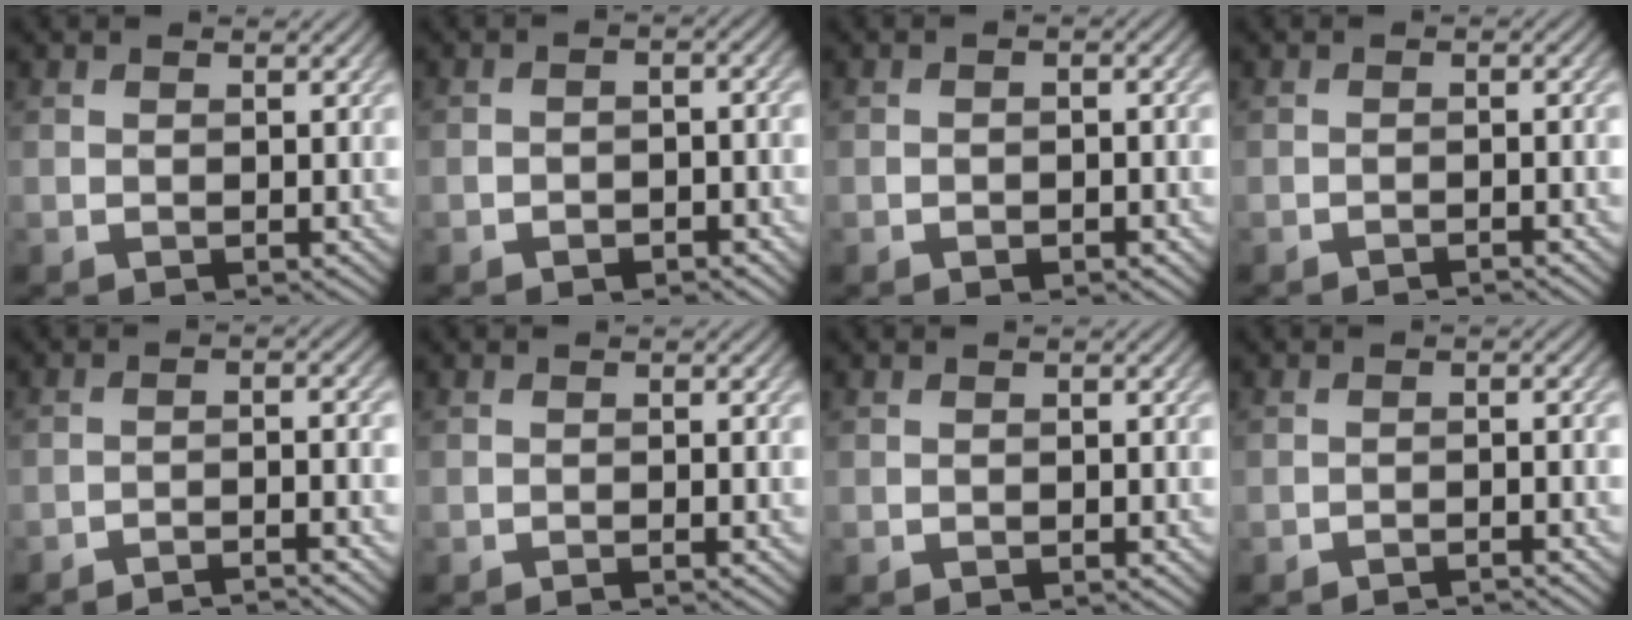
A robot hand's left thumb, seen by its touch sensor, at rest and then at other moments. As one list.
[{"total": 2.8, "force": [-1.8, 1.0, 2.0], "torque": [-0.031, 0.004, -0.028]}, {"total": 2.2, "force": [-1.0, 0.8, 1.7], "torque": [-0.021, 0.006, -0.014]}, {"total": 1.7, "force": [-1.3, 0.2, 1.1], "torque": [-0.008, 0.005, -0.030]}, {"total": 4.8, "force": [-3.7, 0.3, 3.0], "torque": [-0.049, 0.015, -0.074]}, {"total": 1.3, "force": [-0.5, 0.1, 1.2], "torque": [-0.014, 0.005, -0.015]}, {"total": 0.7, "force": [-0.2, 0.2, 0.6], "torque": [-0.007, 0.000, -0.001]}, {"total": 2.5, "force": [-1.9, 0.2, 1.5], "torque": [-0.017, 0.008, -0.042]}]